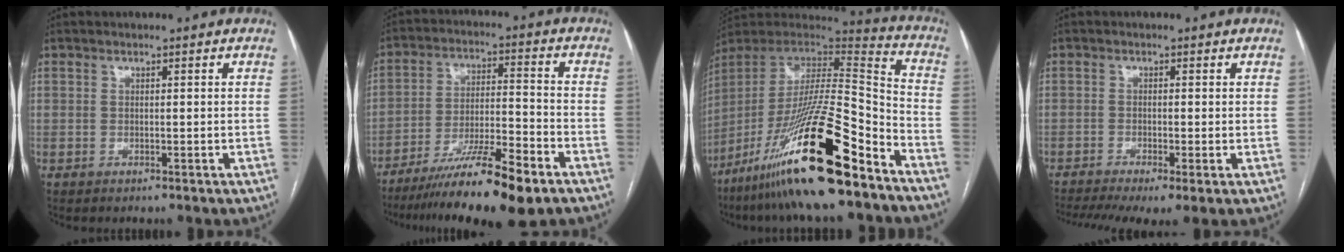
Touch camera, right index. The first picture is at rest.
{"total": 15.4, "force": [-10.8, 1.2, 11.0], "torque": [-0.181, -0.025, -0.184]}
{"total": 26.5, "force": [-16.7, 2.8, 20.3], "torque": [-0.366, -0.036, -0.299]}
{"total": 8.8, "force": [-5.5, 2.0, 6.6], "torque": [-0.119, -0.010, -0.091]}